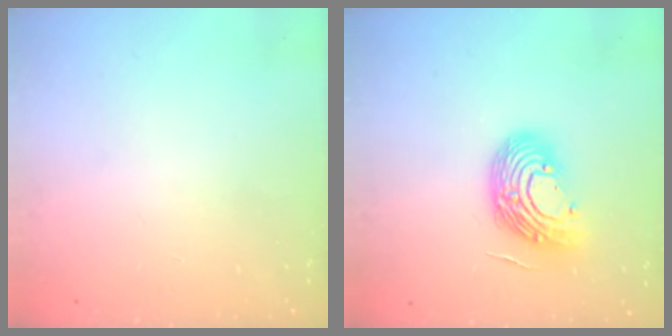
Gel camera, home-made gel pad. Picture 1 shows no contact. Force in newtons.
{"total": 12.6, "press": 12.5, "slide": 1.7}